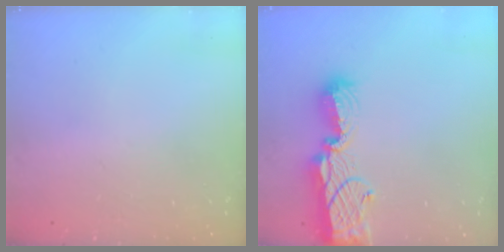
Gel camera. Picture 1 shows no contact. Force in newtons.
{"total": 14.4, "press": 14.3, "slide": 1.7}